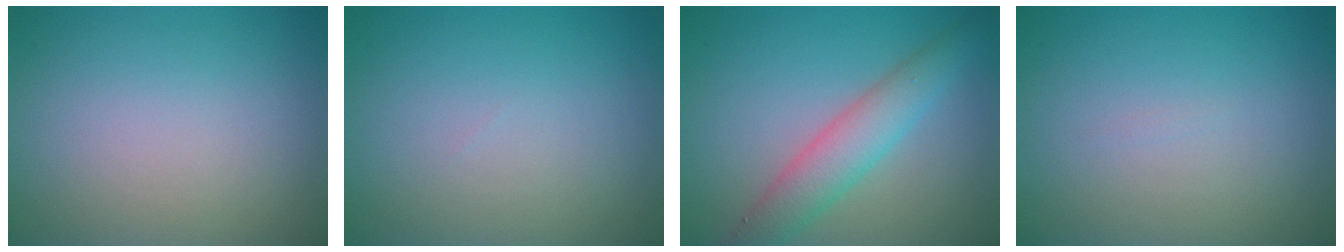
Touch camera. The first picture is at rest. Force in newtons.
{"total": 0.0}
{"total": 4.3, "press": 4.3, "slide": 0.1}
{"total": 0.0}